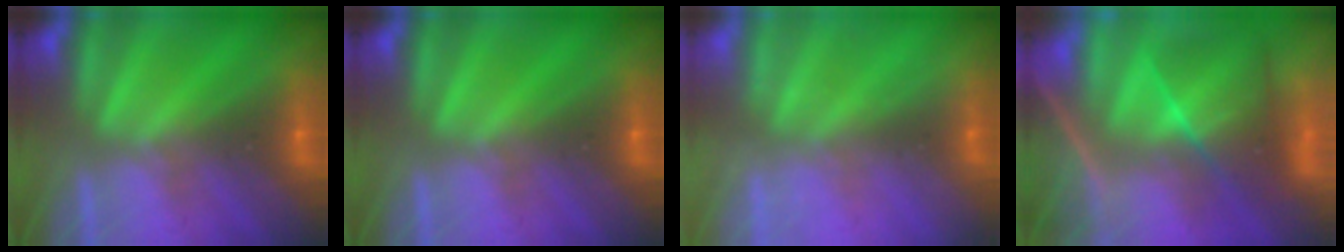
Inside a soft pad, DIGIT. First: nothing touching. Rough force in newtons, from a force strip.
{"total": 0.0}
{"total": 2.2}
{"total": 7.3}